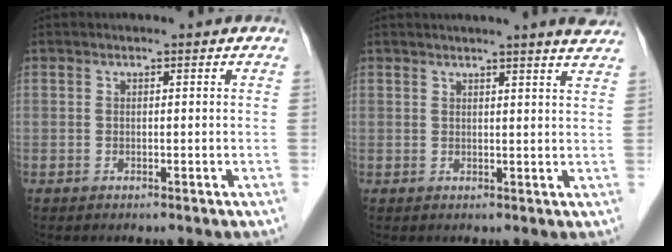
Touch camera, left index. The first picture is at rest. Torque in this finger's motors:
{"motor_torque": [0.81, -0.97, 0.36, 0.06]}